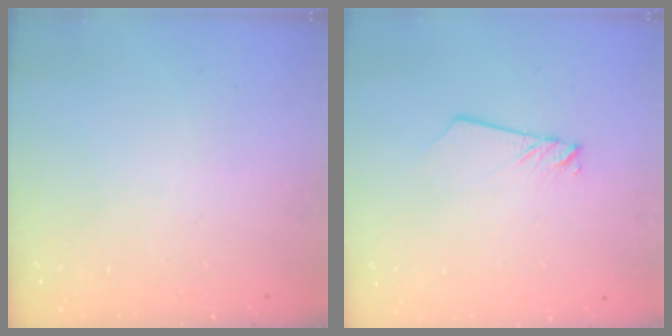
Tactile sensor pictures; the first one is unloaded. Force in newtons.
{"total": 2.5, "press": 2.5, "slide": 0.1}